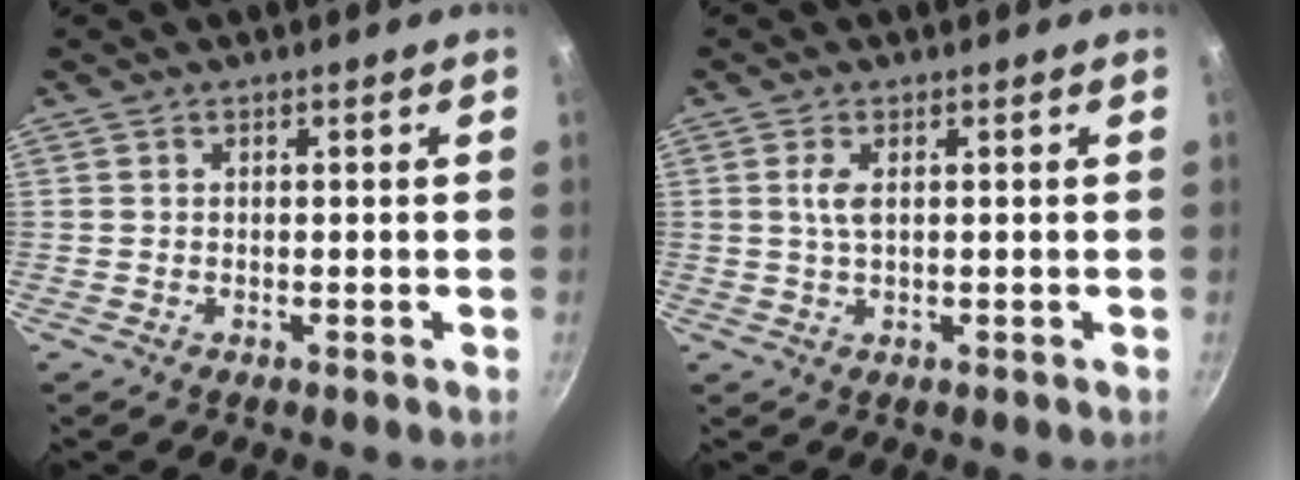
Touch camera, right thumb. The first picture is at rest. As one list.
[{"total": 2.6, "force": [0.6, 1.1, 2.3], "torque": [-0.048, -0.001, 0.012]}]